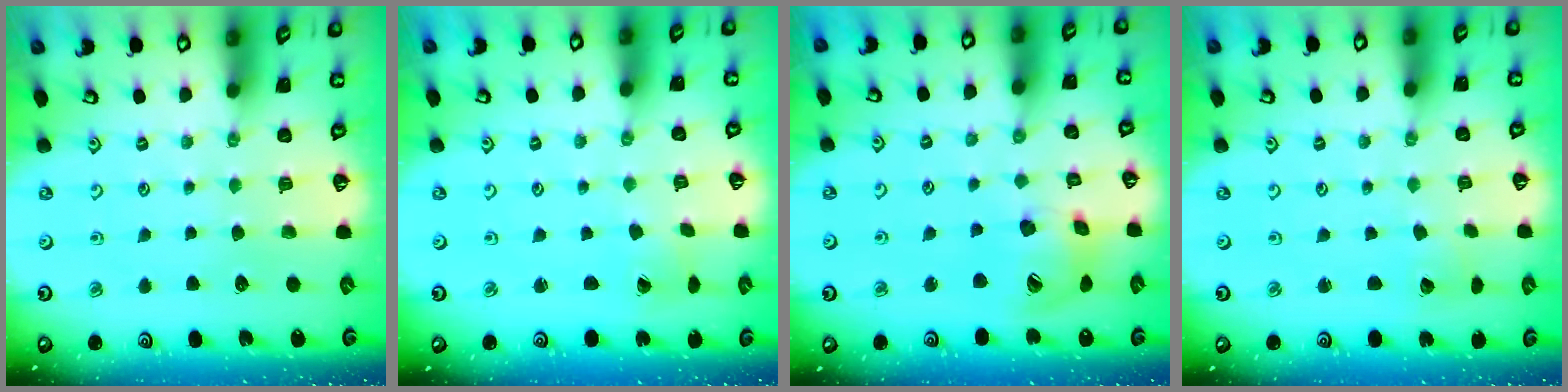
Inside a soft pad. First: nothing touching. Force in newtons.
{"total": 0.9, "press": 0.9, "slide": 0.3}
{"total": 17.2, "press": 17.0, "slide": 2.8}
{"total": 1.4, "press": 1.3, "slide": 0.2}